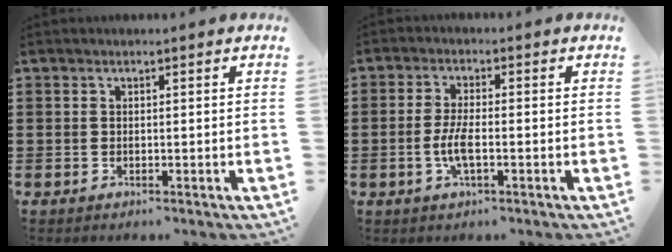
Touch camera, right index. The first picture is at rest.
{"total": 4.2, "force": [-1.0, 1.2, 3.9], "torque": [-0.088, -0.003, -0.025]}